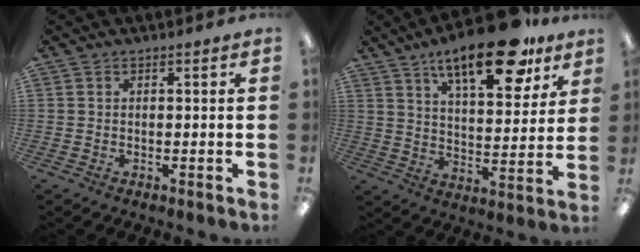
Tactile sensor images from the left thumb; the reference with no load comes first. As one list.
[{"total": 19.3, "force": [12.8, 7.1, 12.7], "torque": [-0.183, -0.066, 0.203]}]